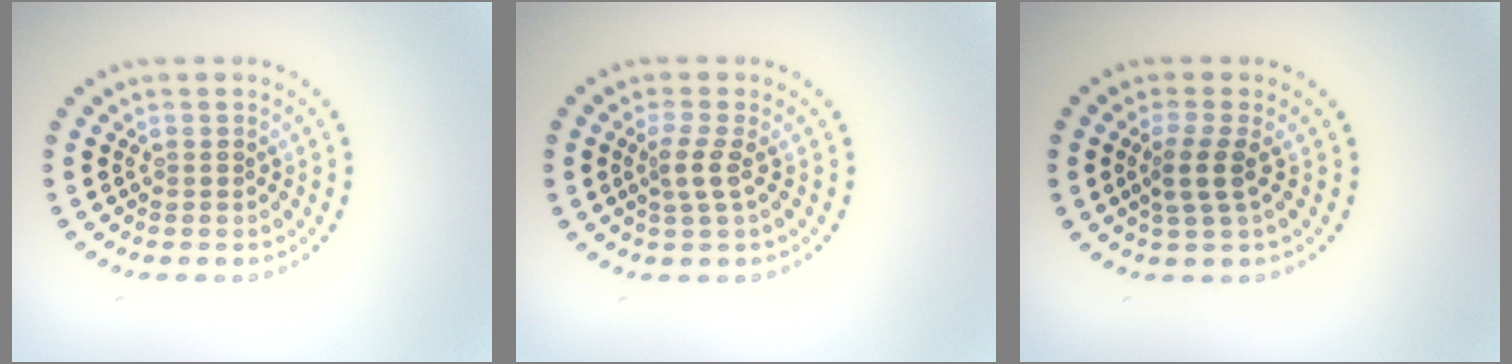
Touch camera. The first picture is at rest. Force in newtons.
{"total": 1.8, "press": 1.3, "slide": 1.2}
{"total": 2.2, "press": 1.8, "slide": 1.3}